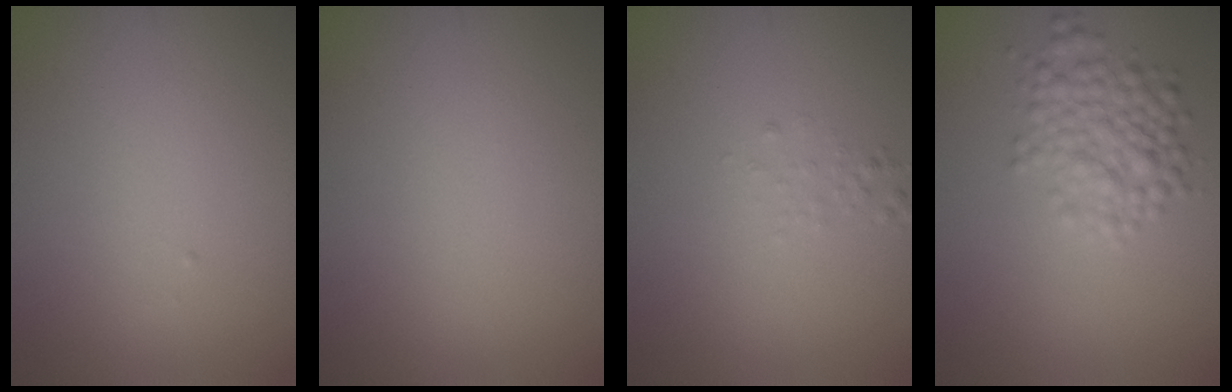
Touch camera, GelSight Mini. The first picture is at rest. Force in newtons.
{"total": 0.0}
{"total": 0.8, "press": 0.8, "slide": 0.1}
{"total": 3.9, "press": 3.9, "slide": 0.2}